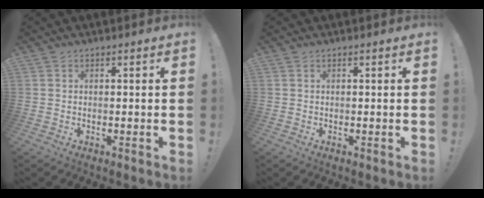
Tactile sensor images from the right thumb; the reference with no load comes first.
{"total": 0.0}